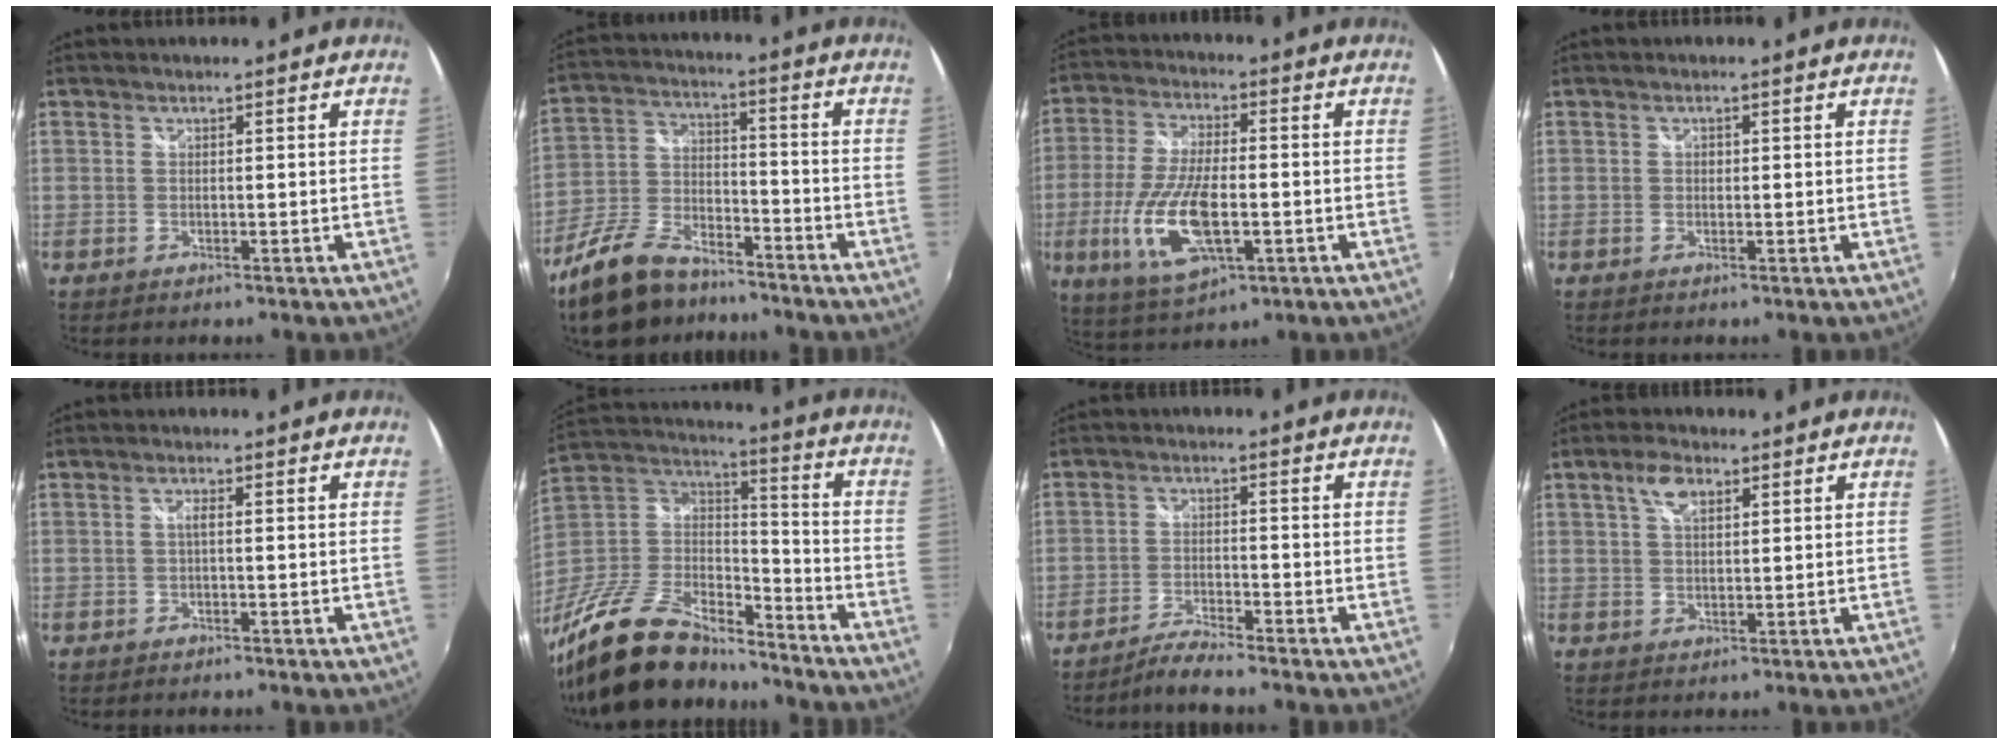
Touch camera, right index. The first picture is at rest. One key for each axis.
{"total": 16.0, "fx": -12.1, "fy": 6.8, "fz": 7.9, "tx": -0.183, "ty": -0.007, "tz": -0.223}
{"total": 14.3, "fx": -3.3, "fy": 5.4, "fz": 12.9, "tx": -0.270, "ty": -0.011, "tz": -0.059}
{"total": 0.7, "fx": 0.0, "fy": 0.7, "fz": 0.2, "tx": -0.002, "ty": 0.001, "tz": -0.003}
{"total": 0.9, "fx": 0.1, "fy": 0.0, "fz": 0.8, "tx": -0.015, "ty": 0.007, "tz": 0.000}
{"total": 26.3, "fx": -19.9, "fy": 11.2, "fz": 13.1, "tx": -0.288, "ty": 0.005, "tz": -0.338}
{"total": 4.2, "fx": -3.8, "fy": -0.2, "fz": 1.6, "tx": -0.052, "ty": -0.003, "tz": -0.078}
{"total": 4.6, "fx": 2.2, "fy": 2.3, "fz": 3.4, "tx": -0.060, "ty": 0.009, "tz": 0.040}